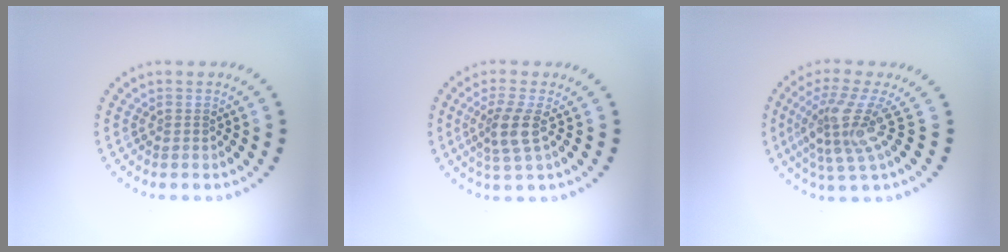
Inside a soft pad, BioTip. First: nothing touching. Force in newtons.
{"total": 2.9, "press": 2.3, "slide": 1.8}
{"total": 4.4, "press": 3.1, "slide": 3.1}